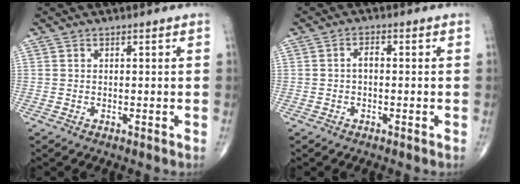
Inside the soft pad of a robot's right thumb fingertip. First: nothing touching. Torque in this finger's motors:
{"motor_torque": [0.48, 0.37, 0.39, -0.10, 0.03]}